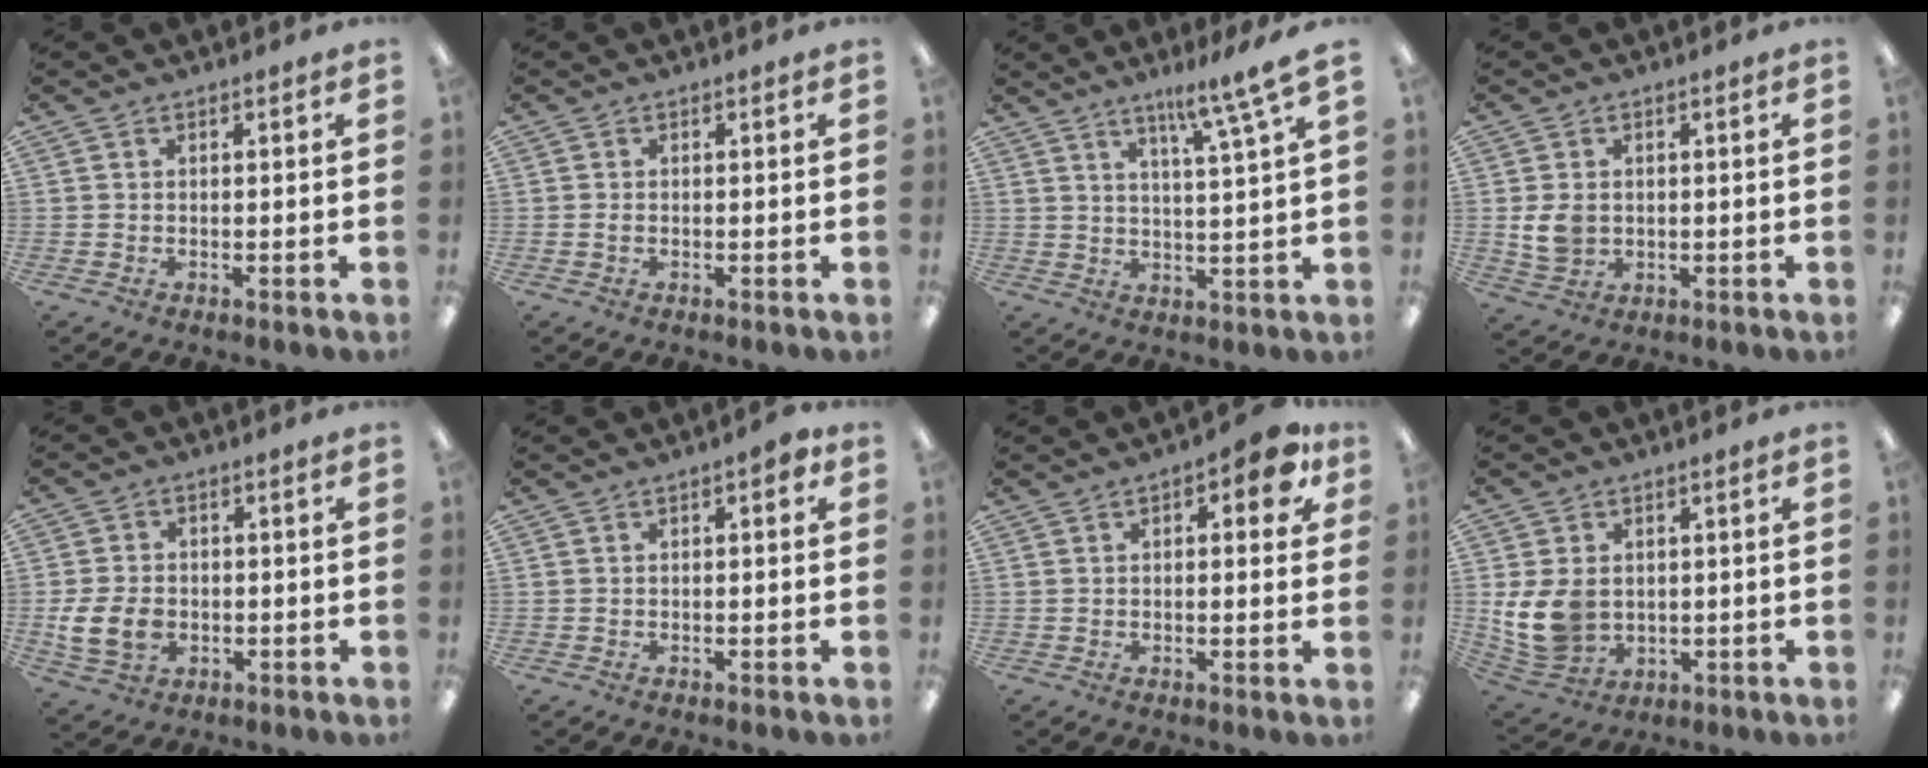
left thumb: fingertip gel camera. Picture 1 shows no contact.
{"total": 0.7, "force": [-0.3, 0.5, 0.4], "torque": [-0.009, 0.001, -0.005]}
{"total": 8.9, "force": [6.8, -0.3, 5.8], "torque": [-0.089, -0.044, 0.107]}
{"total": 5.3, "force": [0.1, 4.4, 2.9], "torque": [-0.061, 0.000, 0.002]}
{"total": 8.2, "force": [-1.7, 6.2, 5.1], "torque": [-0.117, 0.001, -0.030]}
{"total": 2.0, "force": [0.4, 1.0, 1.7], "torque": [-0.028, 0.003, 0.005]}
{"total": 7.4, "force": [3.1, 3.5, 5.8], "torque": [-0.074, -0.002, 0.050]}
{"total": 10.4, "force": [0.2, 8.2, 6.4], "torque": [-0.160, -0.001, 0.007]}